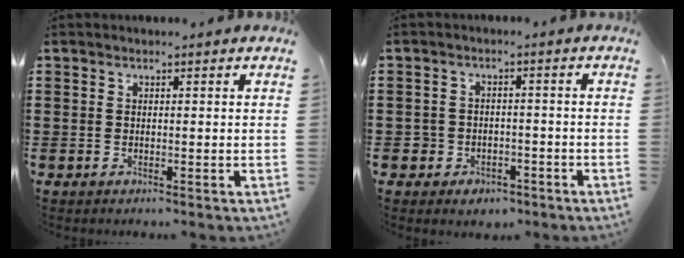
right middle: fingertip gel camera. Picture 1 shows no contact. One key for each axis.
{"total": 2.3, "fx": -1.6, "fy": 1.7, "fz": 0.0, "tx": -0.005, "ty": 0.003, "tz": -0.037}